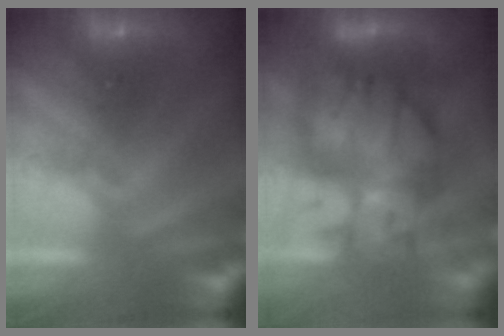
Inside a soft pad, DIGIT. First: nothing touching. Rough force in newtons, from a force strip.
{"total": 9.0}